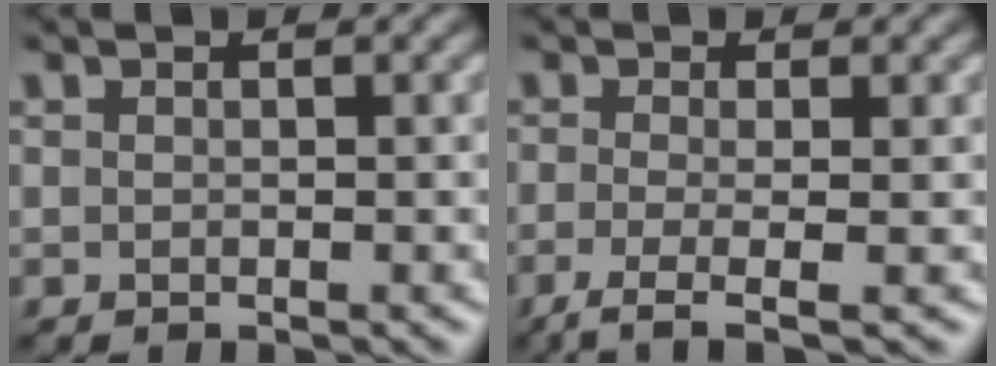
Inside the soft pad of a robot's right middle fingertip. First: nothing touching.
{"total": 3.7, "force": [-1.5, 1.0, 3.2], "torque": [-0.055, -0.010, -0.040]}